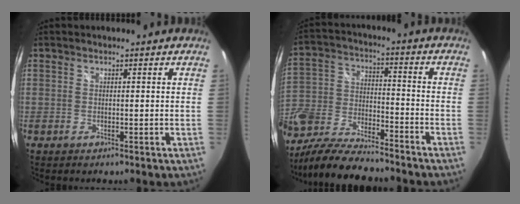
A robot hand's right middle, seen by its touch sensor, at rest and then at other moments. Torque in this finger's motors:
{"motor_torque": [1.09, -1.05, 0.84, 0.21]}